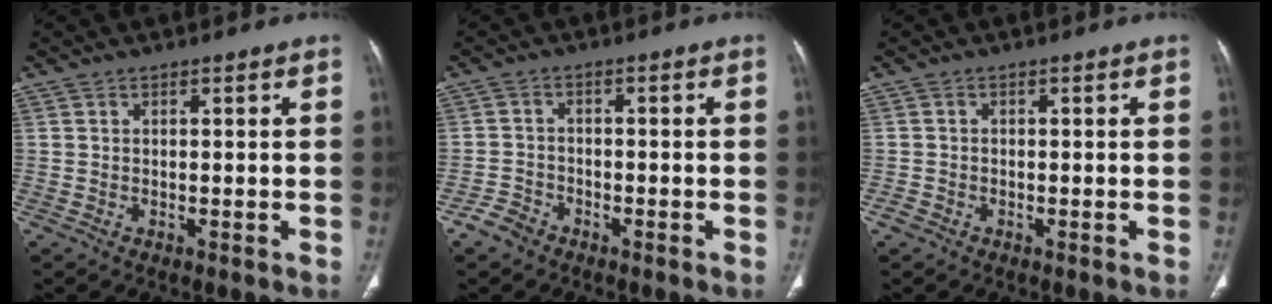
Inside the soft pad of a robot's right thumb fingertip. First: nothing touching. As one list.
[{"total": 3.4, "force": [-2.5, 2.2, 0.7], "torque": [-0.015, 0.016, -0.048]}, {"total": 1.3, "force": [-0.8, 1.1, 0.3], "torque": [-0.006, 0.003, -0.018]}]